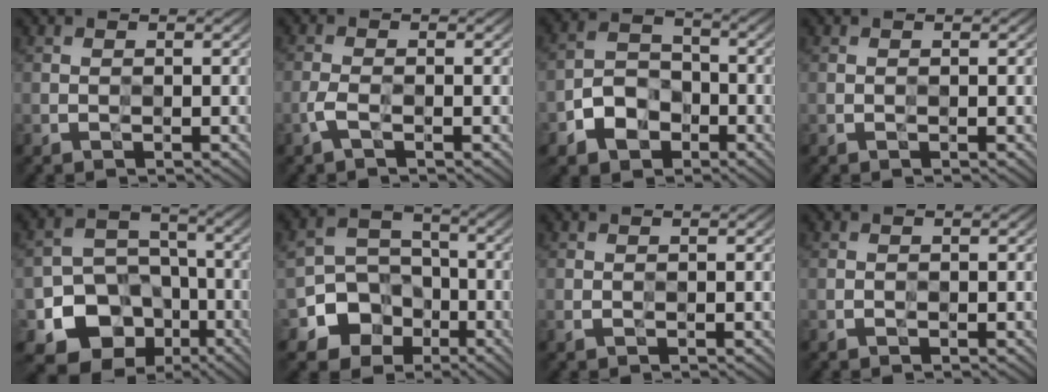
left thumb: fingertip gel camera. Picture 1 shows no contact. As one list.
[{"total": 1.9, "force": [-1.0, 0.5, 1.5], "torque": [-0.040, 0.004, -0.027]}, {"total": 6.5, "force": [-3.3, 4.5, 3.2], "torque": [-0.067, 0.000, -0.076]}, {"total": 0.0}, {"total": 12.8, "force": [-5.7, 10.2, 5.2], "torque": [-0.105, -0.027, -0.107]}, {"total": 8.8, "force": [-4.1, 7.3, 2.7], "torque": [-0.061, -0.009, -0.098]}, {"total": 0.5, "force": [-0.2, 0.3, 0.4], "torque": [-0.012, -0.002, -0.005]}, {"total": 0.0}]